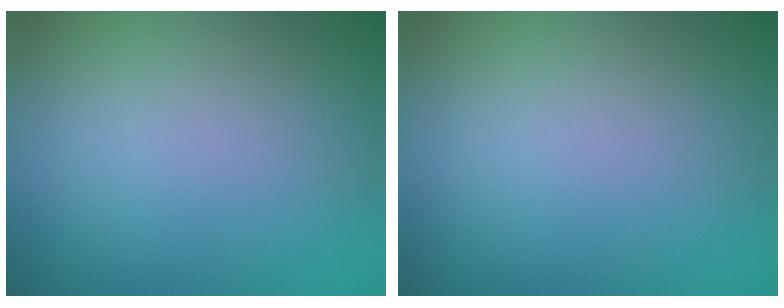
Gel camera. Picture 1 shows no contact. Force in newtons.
{"total": 0.0}